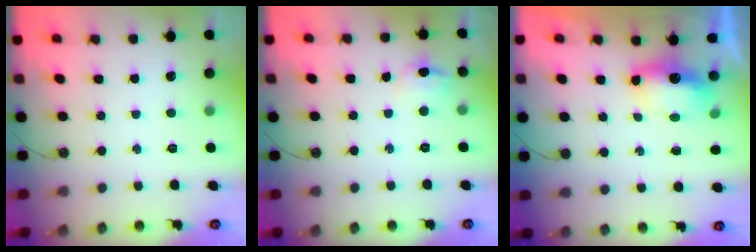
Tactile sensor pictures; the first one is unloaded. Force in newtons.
{"total": 6.9, "press": 6.8, "slide": 1.0}
{"total": 6.2, "press": 6.2, "slide": 0.2}